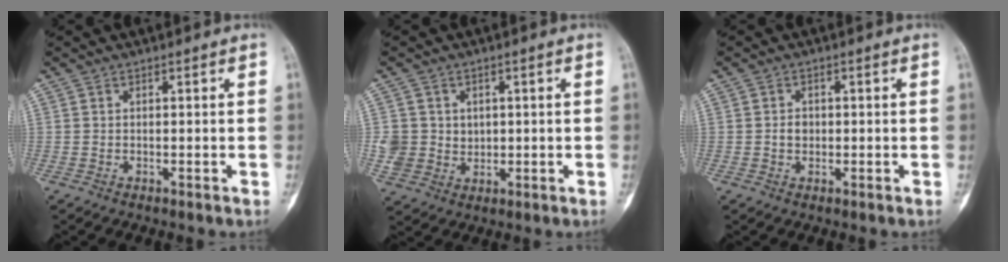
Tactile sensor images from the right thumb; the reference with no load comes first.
{"total": 6.0, "force": [1.1, 5.7, 1.4], "torque": [-0.004, -0.002, 0.028]}
{"total": 2.0, "force": [-0.1, 1.7, 1.1], "torque": [-0.010, 0.004, -0.002]}